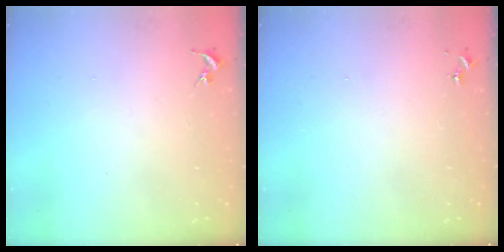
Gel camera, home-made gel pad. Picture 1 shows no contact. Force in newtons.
{"total": 0.0}